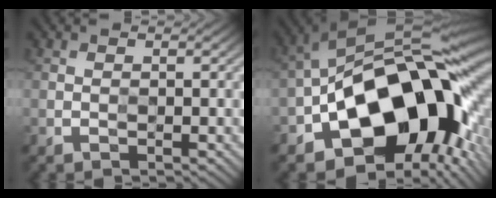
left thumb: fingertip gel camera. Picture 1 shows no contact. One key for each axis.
{"total": 18.6, "fx": -5.3, "fy": 11.1, "fz": 14.0, "tx": -0.201, "ty": 0.002, "tz": -0.089}